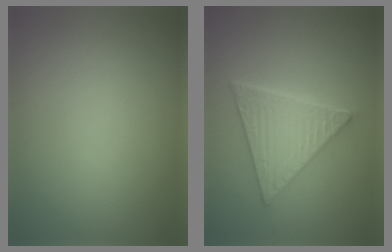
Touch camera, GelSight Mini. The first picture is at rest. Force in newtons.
{"total": 5.9, "press": 4.4, "slide": 3.9}